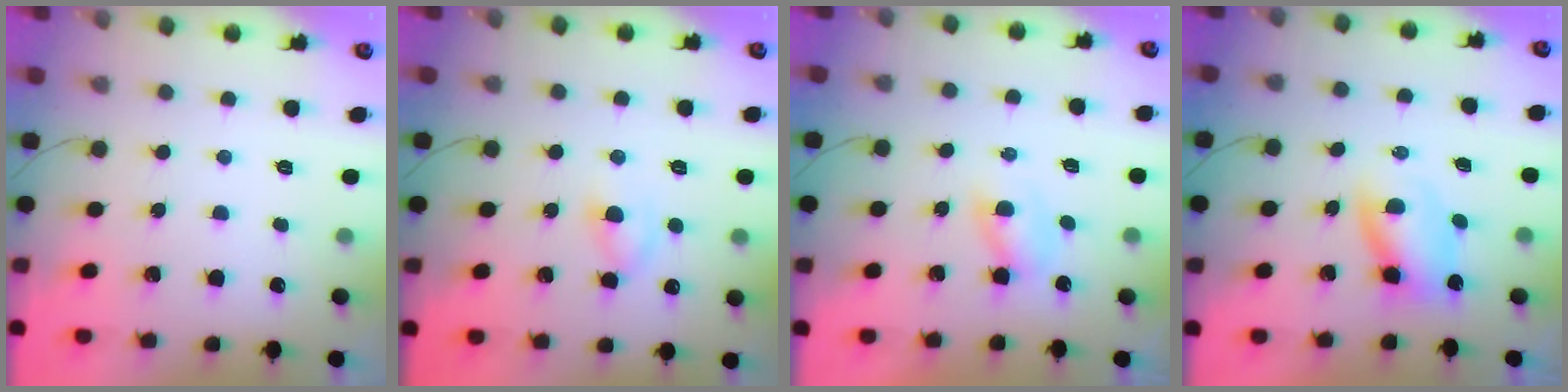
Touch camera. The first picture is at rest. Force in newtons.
{"total": 3.6, "press": 3.4, "slide": 1.2}
{"total": 2.0, "press": 1.8, "slide": 0.9}
{"total": 2.8, "press": 2.7, "slide": 0.7}